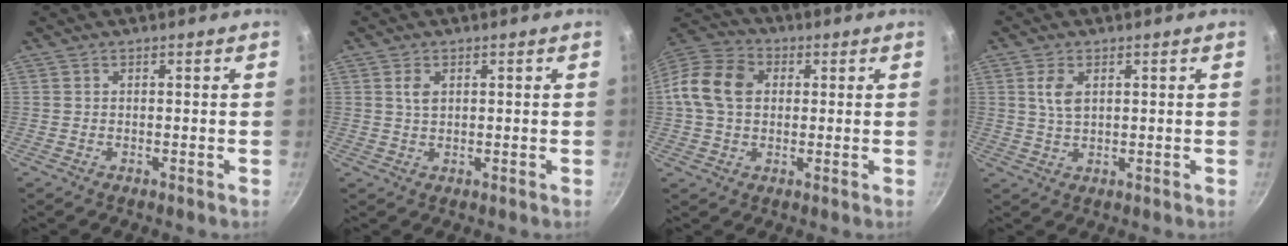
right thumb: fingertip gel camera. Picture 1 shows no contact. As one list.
[{"total": 2.4, "force": [0.8, 1.6, 1.6], "torque": [-0.026, -0.003, 0.015]}, {"total": 12.1, "force": [1.5, 9.1, 7.7], "torque": [-0.126, 0.022, 0.010]}, {"total": 4.2, "force": [1.3, 2.4, 3.1], "torque": [-0.058, -0.004, 0.027]}]